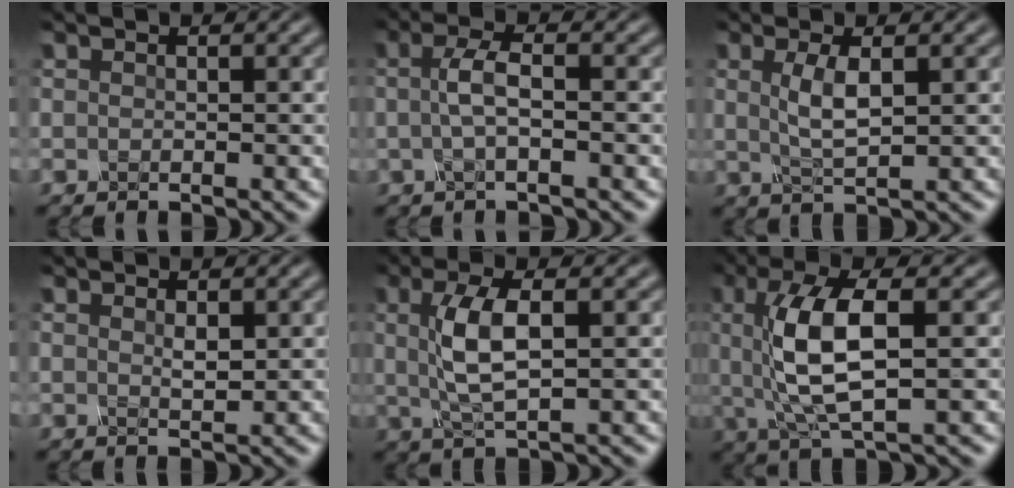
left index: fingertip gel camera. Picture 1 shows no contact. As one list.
[{"total": 2.8, "force": [0.0, 0.8, 2.6], "torque": [-0.056, 0.002, -0.004]}, {"total": 3.0, "force": [0.8, 0.9, 2.8], "torque": [-0.060, 0.000, 0.016]}, {"total": 1.2, "force": [0.5, 0.5, 1.0], "torque": [-0.023, -0.002, 0.011]}, {"total": 5.1, "force": [0.8, 1.7, 4.7], "torque": [-0.099, 0.005, 0.016]}, {"total": 7.6, "force": [0.8, 2.6, 7.1], "torque": [-0.145, -0.001, 0.016]}]